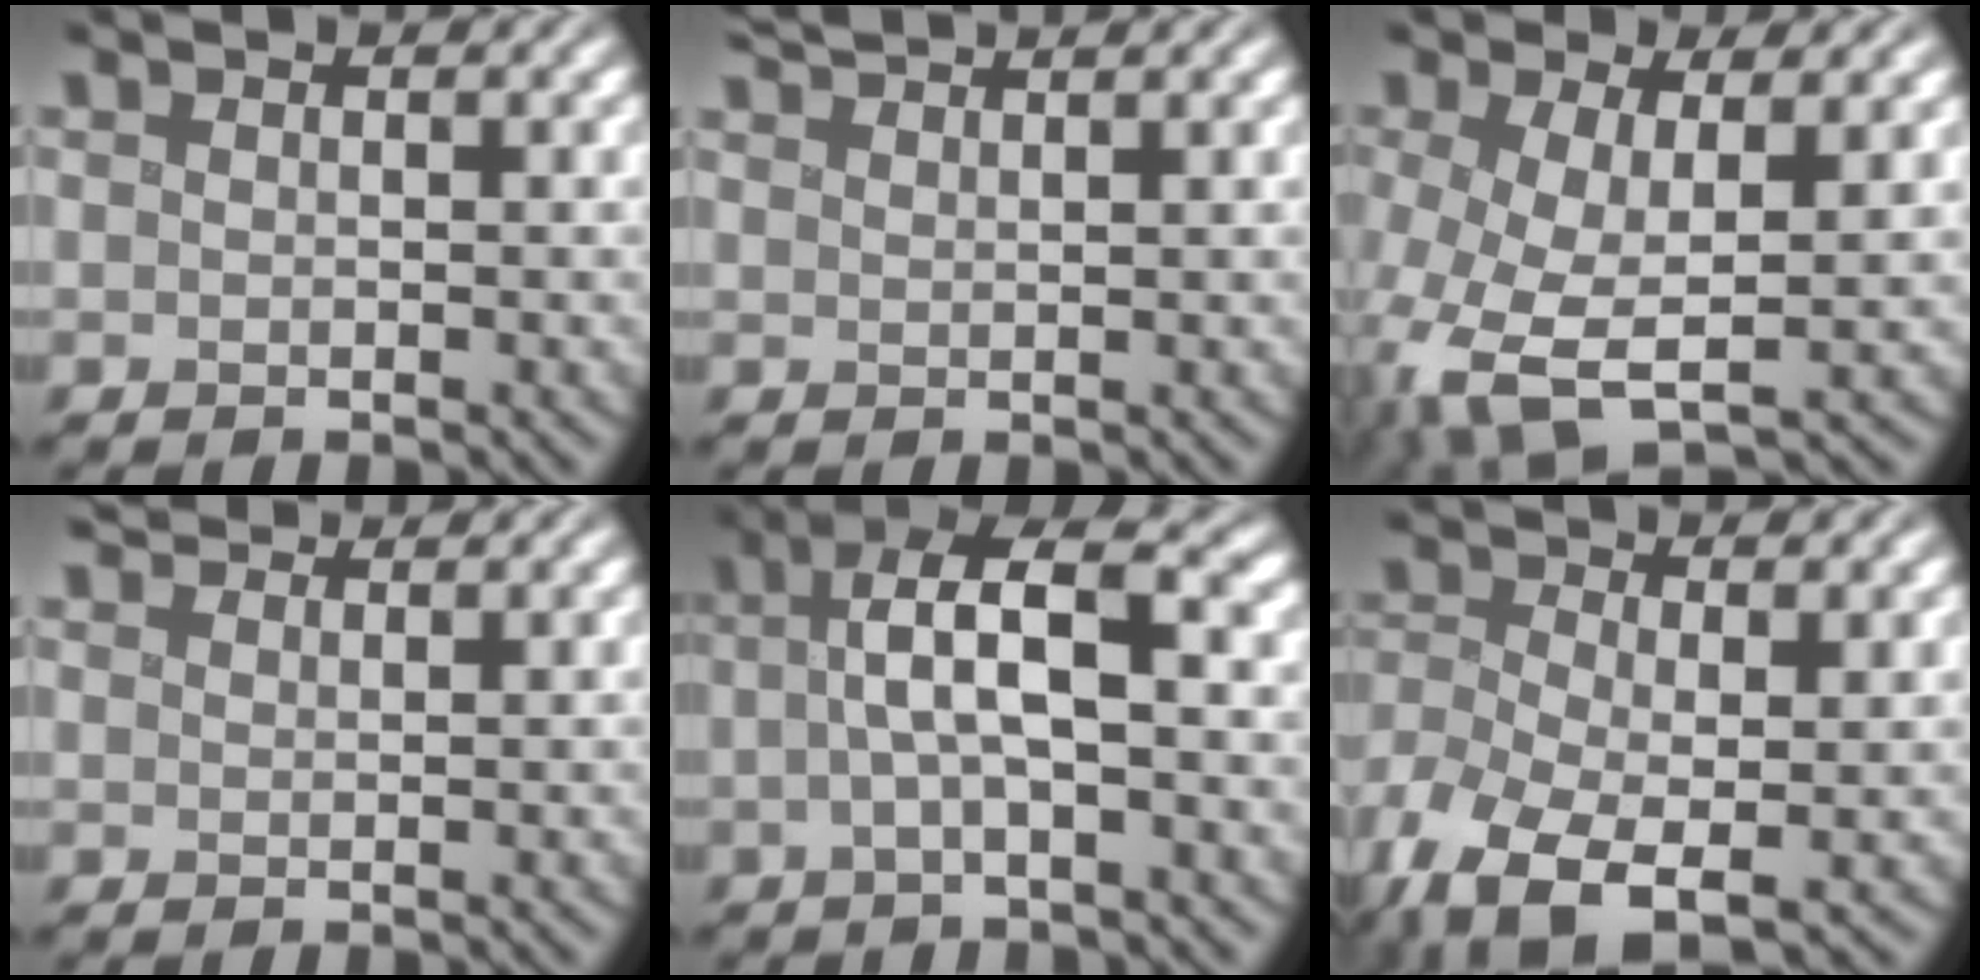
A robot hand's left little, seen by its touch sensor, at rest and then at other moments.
{"total": 2.4, "force": [2.3, 0.1, 0.7], "torque": [-0.004, 0.011, 0.038]}
{"total": 7.6, "force": [-1.4, 4.1, 6.2], "torque": [-0.154, -0.014, -0.020]}
{"total": 4.0, "force": [3.6, 1.2, 1.3], "torque": [-0.023, 0.017, 0.042]}
{"total": 5.6, "force": [0.4, 1.5, 5.4], "torque": [-0.104, 0.017, 0.004]}
{"total": 8.8, "force": [-4.8, 4.1, 6.2], "torque": [-0.149, -0.034, -0.077]}